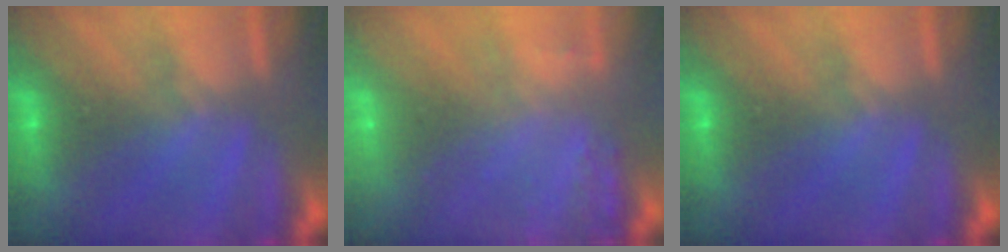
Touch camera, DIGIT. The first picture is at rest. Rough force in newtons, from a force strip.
{"total": 8.0}
{"total": 0.0}